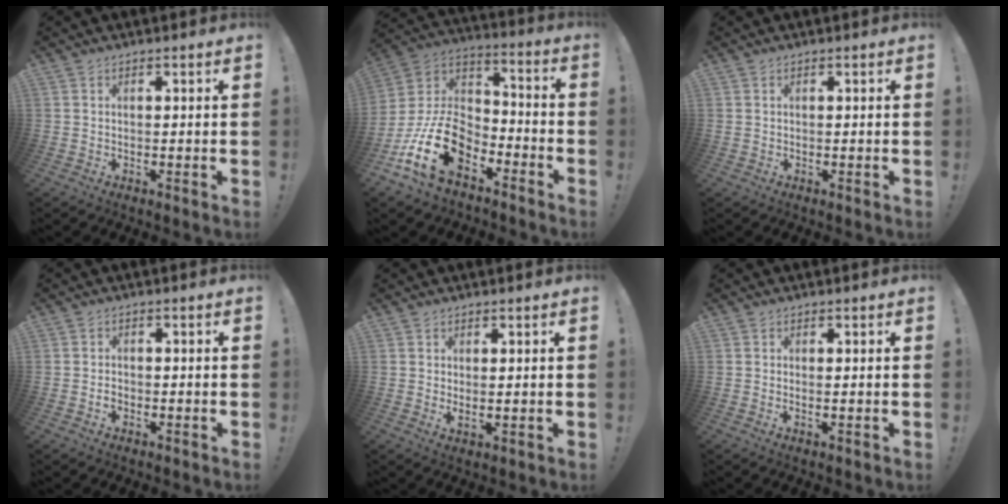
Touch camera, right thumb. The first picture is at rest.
{"total": 21.0, "force": [-10.4, 12.4, 13.4], "torque": [-0.269, 0.064, -0.171]}
{"total": 0.0}
{"total": 1.6, "force": [-1.1, 1.0, 0.6], "torque": [-0.016, 0.007, -0.018]}
{"total": 2.2, "force": [1.5, 0.5, 1.5], "torque": [-0.021, -0.009, 0.026]}
{"total": 0.7, "force": [0.2, -0.2, 0.6], "torque": [-0.003, -0.005, 0.002]}